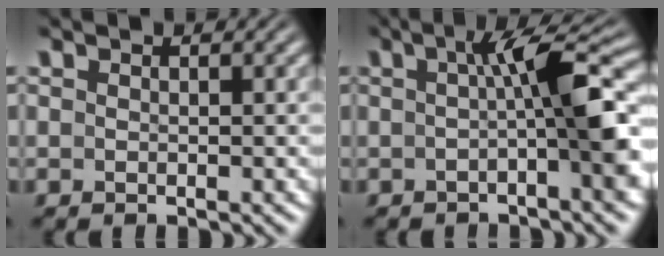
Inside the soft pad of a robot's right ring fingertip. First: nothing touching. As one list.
[{"total": 6.3, "force": [-0.5, 0.6, 6.3], "torque": [-0.097, 0.009, -0.005]}]